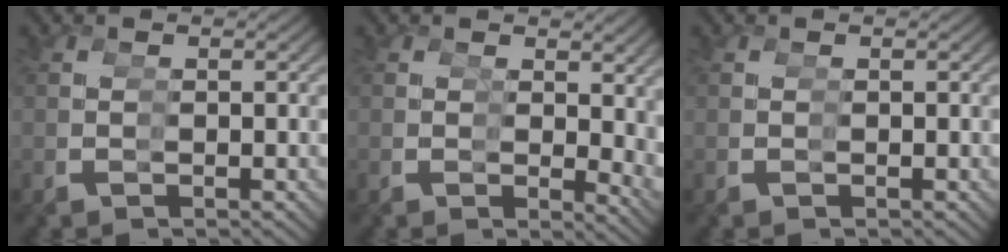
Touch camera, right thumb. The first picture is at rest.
{"total": 2.4, "force": [1.0, 1.3, 1.8], "torque": [0.001, -0.005, 0.011]}
{"total": 0.0}